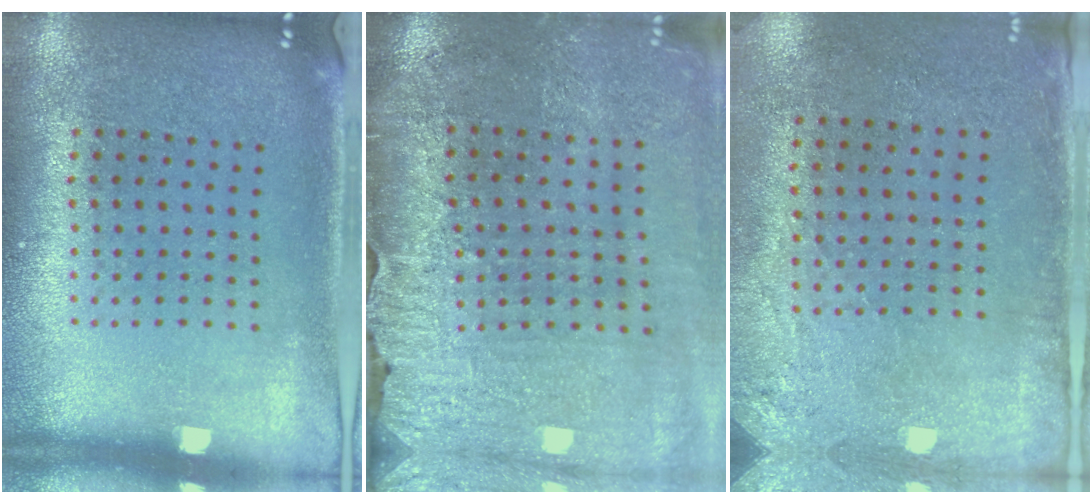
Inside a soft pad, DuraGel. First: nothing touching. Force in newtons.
{"total": 3.5, "press": 3.4, "slide": 0.8}
{"total": 2.8, "press": 2.3, "slide": 1.6}